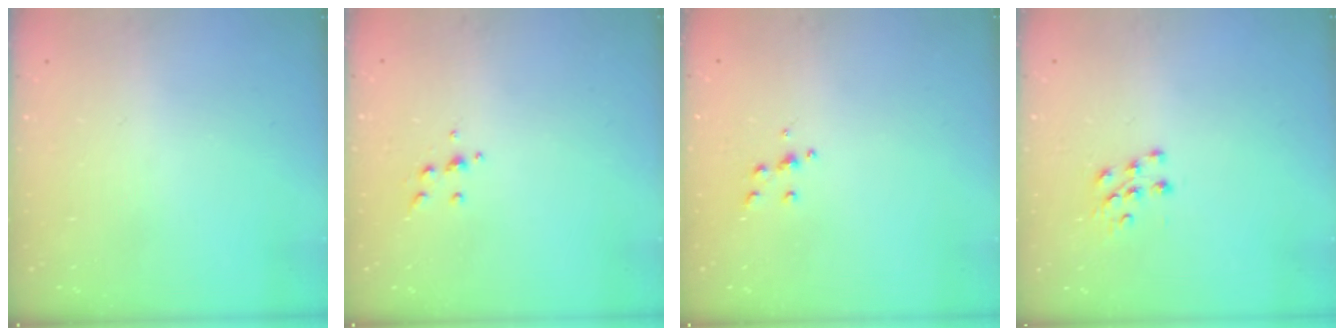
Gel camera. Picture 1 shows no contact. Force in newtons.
{"total": 5.0, "press": 4.9, "slide": 0.8}
{"total": 4.3, "press": 4.3, "slide": 0.5}
{"total": 7.0, "press": 7.0, "slide": 0.7}